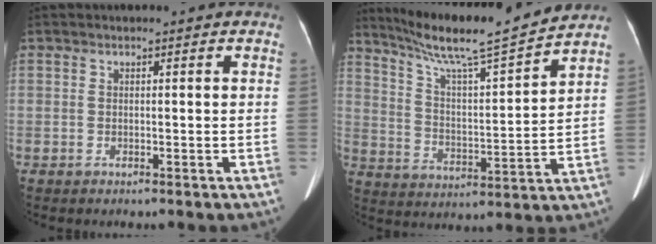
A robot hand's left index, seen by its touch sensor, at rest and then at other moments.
{"total": 15.5, "force": [14.0, -1.2, 6.6], "torque": [-0.120, -0.008, 0.230]}